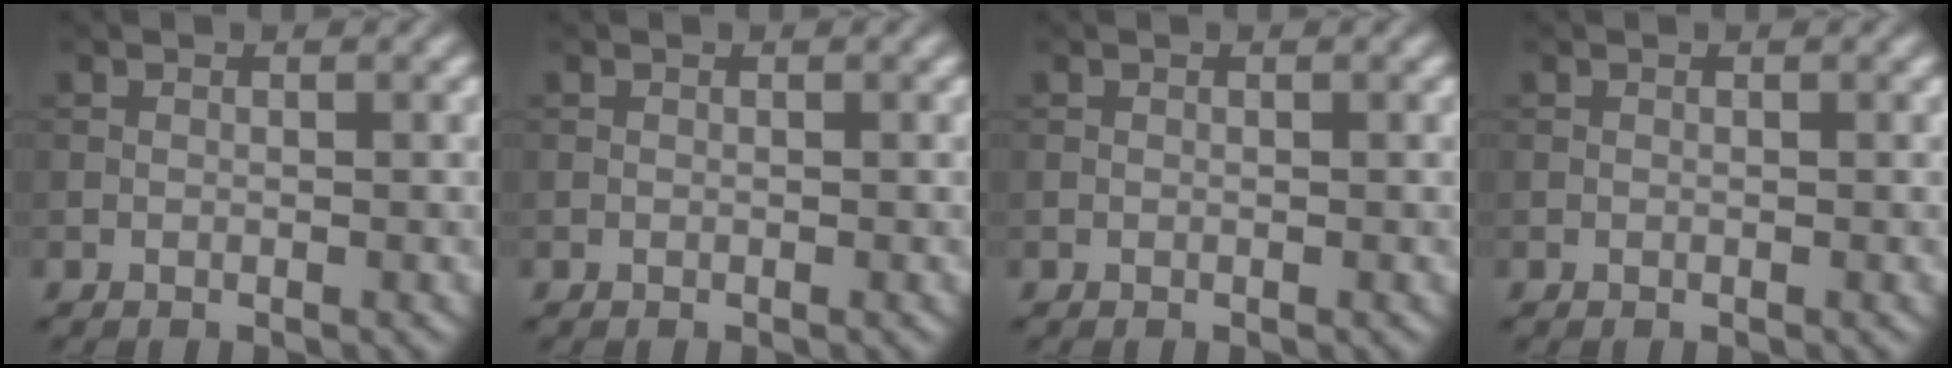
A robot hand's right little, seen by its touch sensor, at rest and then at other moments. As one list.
[{"total": 0.0}, {"total": 0.0}, {"total": 0.0}]